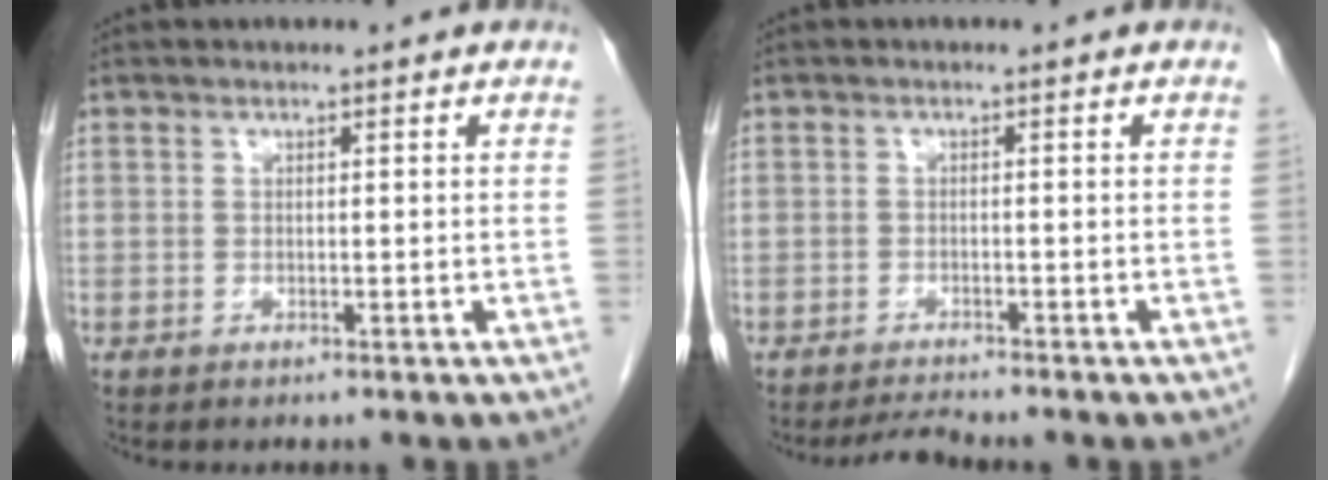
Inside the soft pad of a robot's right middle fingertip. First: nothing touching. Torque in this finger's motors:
{"motor_torque": [0.28, -0.17, -0.05, 0.00]}